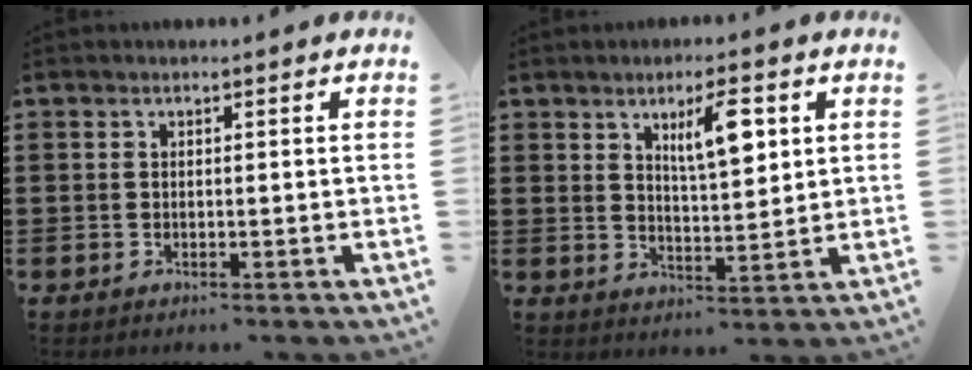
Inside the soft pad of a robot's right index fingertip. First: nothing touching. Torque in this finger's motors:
{"motor_torque": [0.52, -0.38, 0.25, 0.10]}